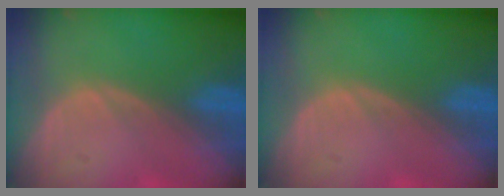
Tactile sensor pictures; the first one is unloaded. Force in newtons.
{"total": 0.0}